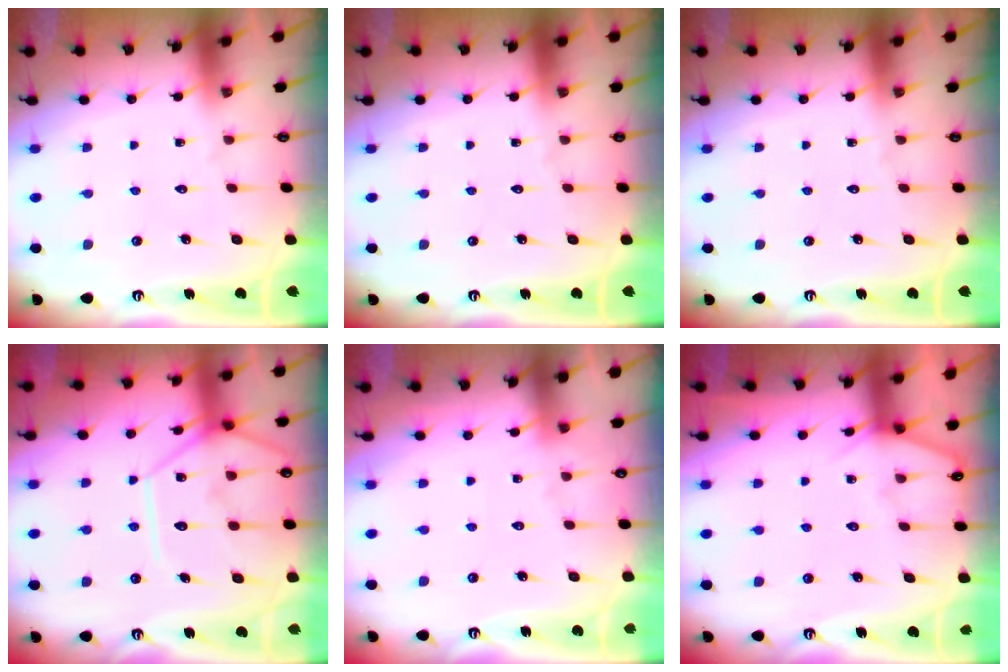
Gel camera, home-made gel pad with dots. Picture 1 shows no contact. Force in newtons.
{"total": 0.0}
{"total": 0.0}
{"total": 13.4, "press": 13.3, "slide": 1.3}
{"total": 4.6, "press": 4.5, "slide": 0.6}
{"total": 6.5, "press": 6.4, "slide": 0.6}